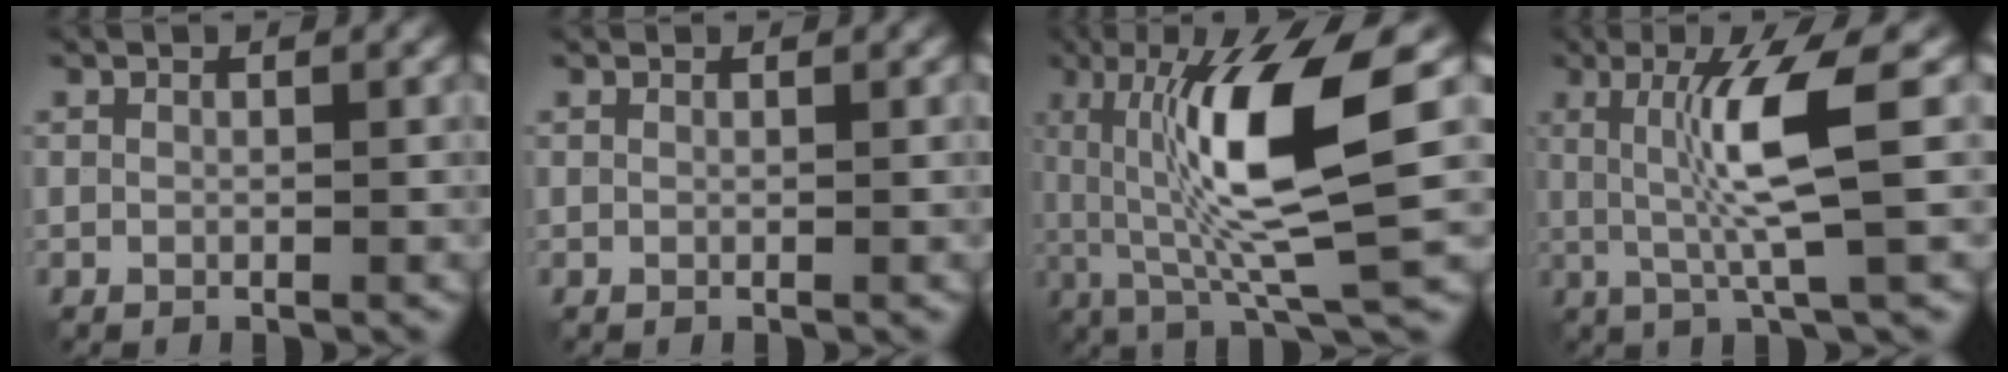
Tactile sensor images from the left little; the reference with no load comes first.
{"total": 0.5, "force": [0.5, 0.0, 0.0], "torque": [-0.003, 0.000, 0.004]}
{"total": 10.9, "force": [0.6, 2.2, 10.7], "torque": [-0.186, -0.001, 0.013]}
{"total": 6.2, "force": [0.2, 0.5, 6.2], "torque": [-0.127, 0.002, 0.007]}